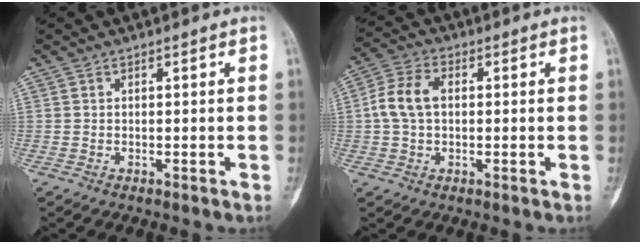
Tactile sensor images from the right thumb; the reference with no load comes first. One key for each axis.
{"total": 7.4, "fx": 0.4, "fy": 4.9, "fz": 5.6, "tx": -0.116, "ty": 0.021, "tz": 0.003}